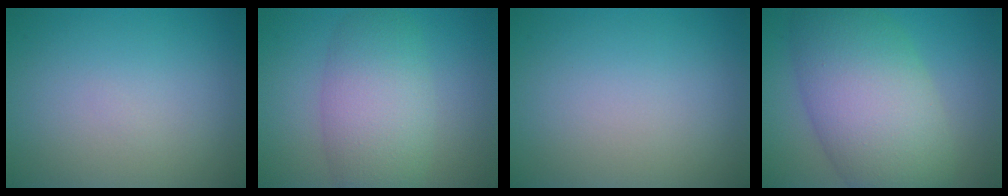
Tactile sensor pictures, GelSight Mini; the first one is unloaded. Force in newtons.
{"total": 6.3, "press": 6.3, "slide": 0.3}
{"total": 0.0}
{"total": 10.5, "press": 10.5, "slide": 0.6}